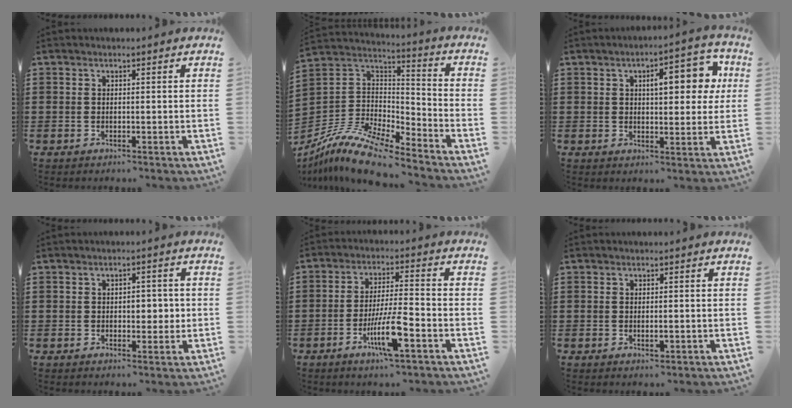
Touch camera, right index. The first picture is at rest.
{"total": 12.5, "force": [-10.5, 3.0, 6.1], "torque": [-0.127, 0.031, -0.208]}
{"total": 8.4, "force": [2.2, 3.6, 7.2], "torque": [-0.096, -0.005, 0.024]}
{"total": 3.3, "force": [0.0, 1.9, 2.6], "torque": [-0.027, -0.001, -0.009]}
{"total": 8.3, "force": [-3.8, 1.3, 7.3], "torque": [-0.150, -0.012, -0.071]}
{"total": 1.2, "force": [-0.2, 0.4, 1.1], "torque": [-0.020, -0.002, -0.004]}